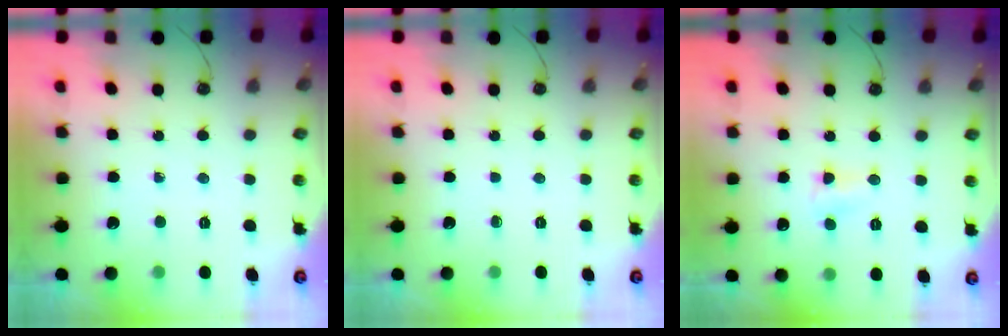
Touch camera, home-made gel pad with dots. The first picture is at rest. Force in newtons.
{"total": 0.0}
{"total": 5.3, "press": 5.2, "slide": 0.9}